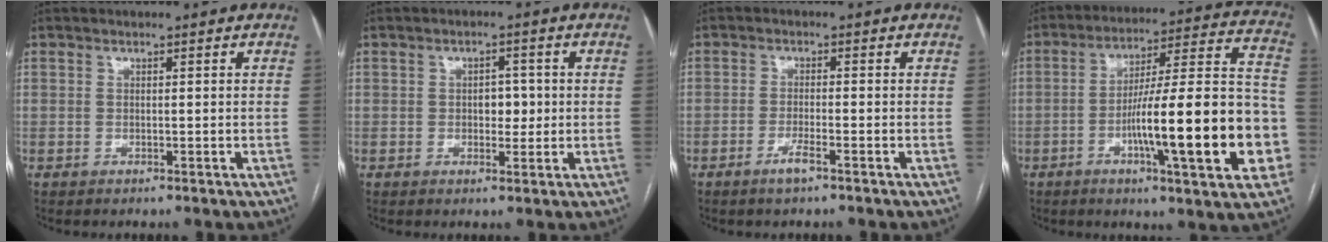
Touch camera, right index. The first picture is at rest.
{"total": 3.2, "force": [0.0, 1.9, 2.6], "torque": [-0.033, 0.006, 0.002]}
{"total": 2.7, "force": [-1.7, 0.0, 2.0], "torque": [-0.042, -0.003, -0.034]}
{"total": 22.7, "force": [-6.3, 2.3, 21.7], "torque": [-0.268, 0.017, -0.090]}